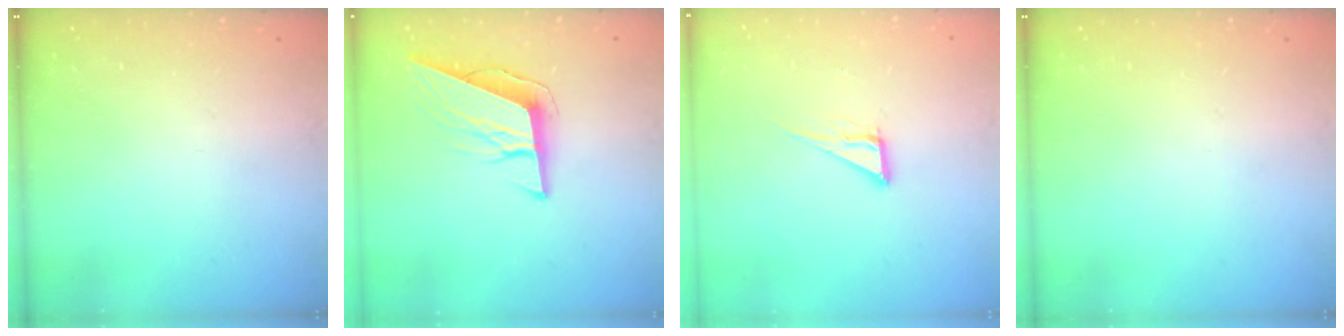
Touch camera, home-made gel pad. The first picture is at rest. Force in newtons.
{"total": 10.7, "press": 10.2, "slide": 3.3}
{"total": 6.8, "press": 6.8, "slide": 0.2}
{"total": 0.0}